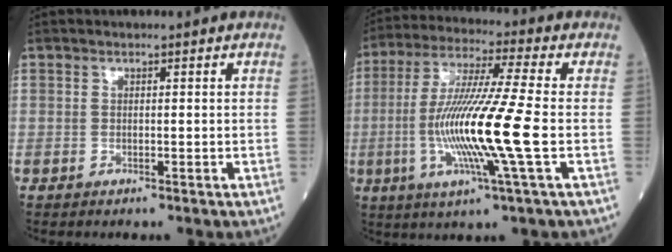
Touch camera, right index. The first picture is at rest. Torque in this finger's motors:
{"motor_torque": [2.04, -0.10, 1.05, 0.21]}